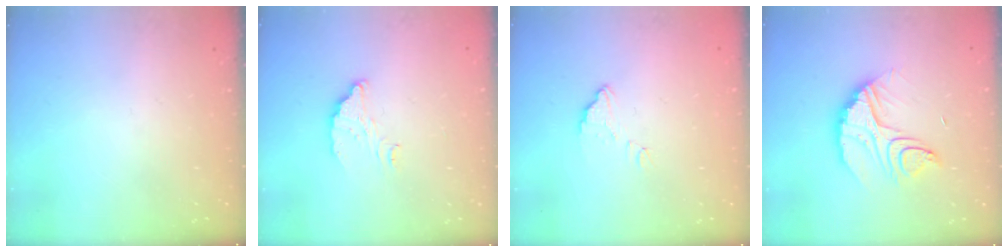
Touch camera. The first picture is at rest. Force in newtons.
{"total": 4.9, "press": 4.9, "slide": 0.3}
{"total": 4.4, "press": 4.4, "slide": 0.4}
{"total": 11.5, "press": 11.5, "slide": 0.8}